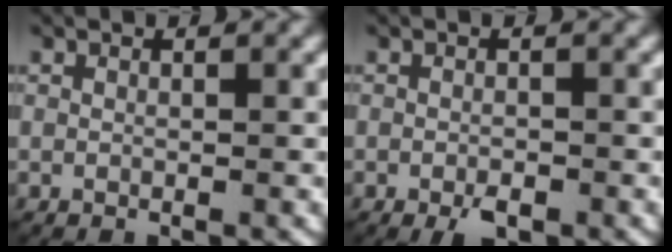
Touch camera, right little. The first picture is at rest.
{"total": 1.7, "force": [-1.1, 0.7, 1.1], "torque": [-0.015, -0.005, -0.018]}